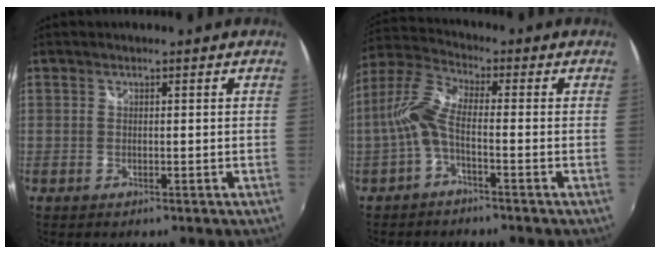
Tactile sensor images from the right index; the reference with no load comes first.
{"total": 7.3, "force": [-1.8, 2.1, 6.7], "torque": [-0.160, 0.018, -0.038]}